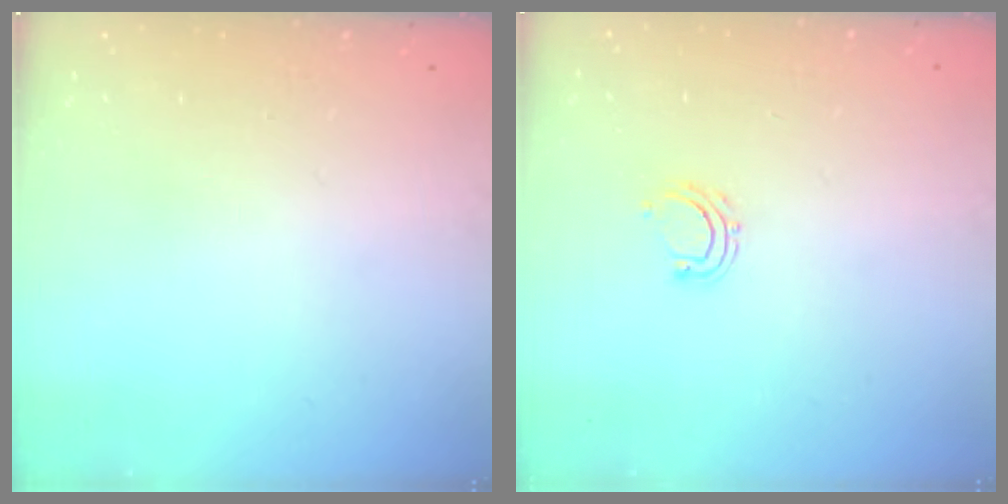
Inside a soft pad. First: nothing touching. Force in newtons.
{"total": 5.3, "press": 5.2, "slide": 1.1}